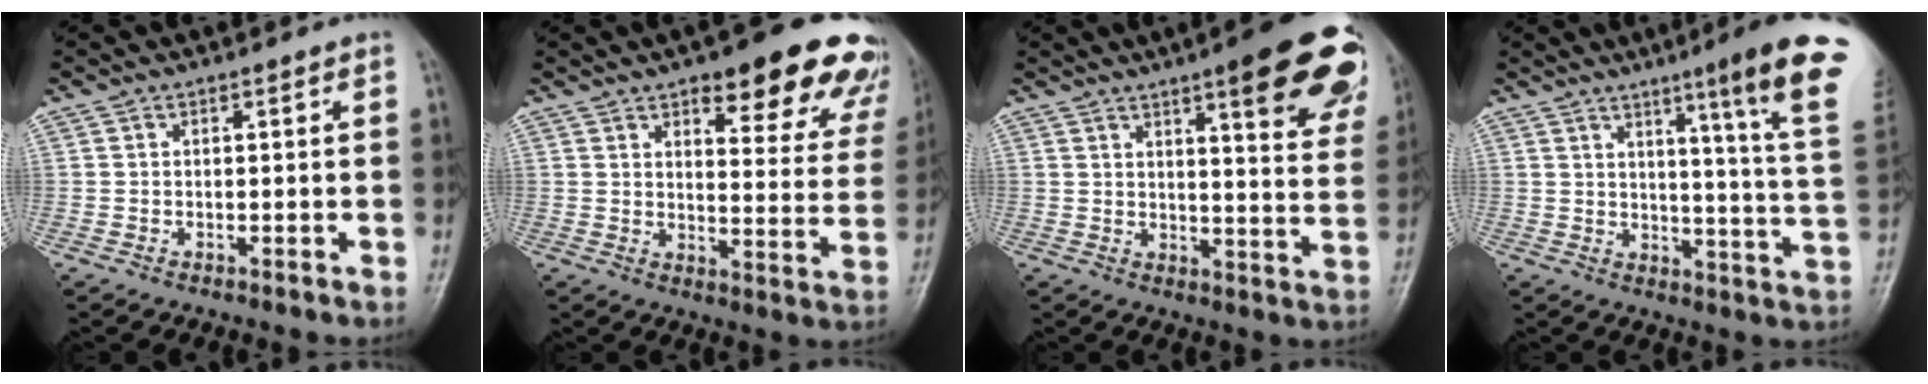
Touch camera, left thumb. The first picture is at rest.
{"total": 20.6, "force": [13.7, 7.0, 13.7], "torque": [-0.117, -0.055, 0.160]}
{"total": 19.9, "force": [11.1, 4.6, 15.9], "torque": [-0.170, -0.040, 0.132]}
{"total": 18.1, "force": [10.2, 0.0, 15.0], "torque": [-0.183, -0.065, 0.122]}